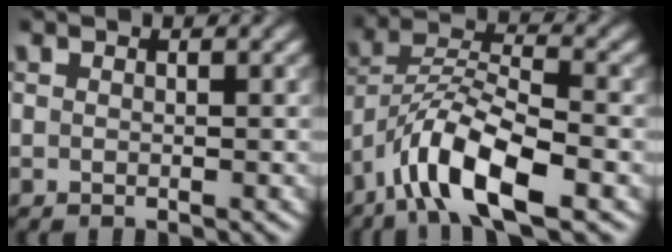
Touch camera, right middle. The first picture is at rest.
{"total": 8.5, "force": [-5.1, 2.6, 6.3], "torque": [-0.108, 0.010, -0.102]}